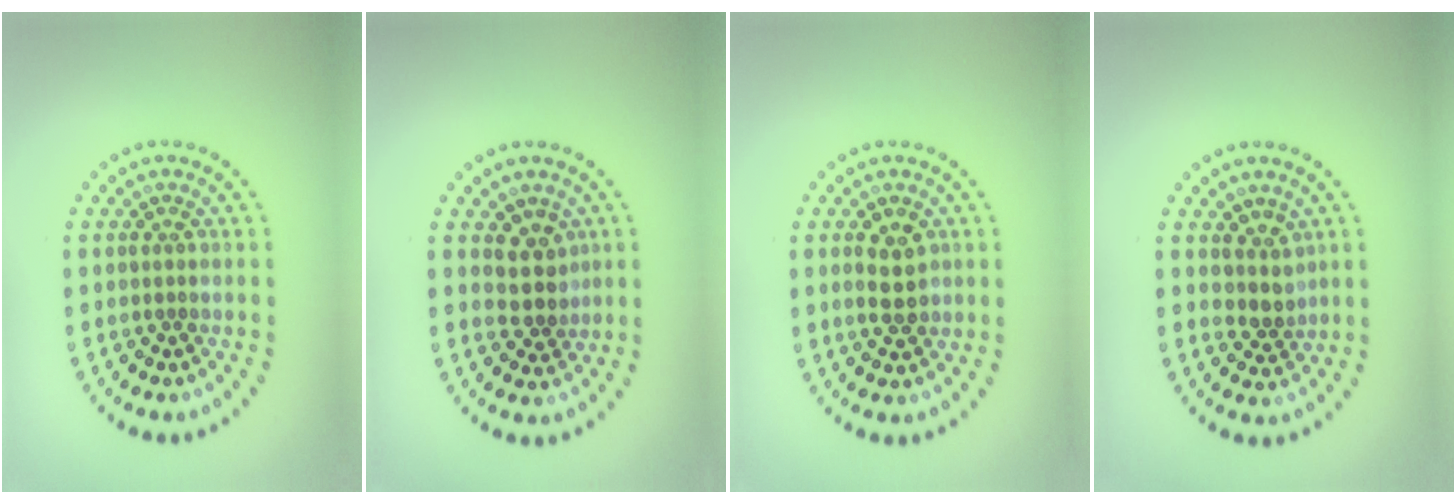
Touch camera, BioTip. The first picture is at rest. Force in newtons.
{"total": 2.7, "press": 2.2, "slide": 1.5}
{"total": 2.7, "press": 2.7, "slide": 0.1}
{"total": 2.2, "press": 1.6, "slide": 1.5}